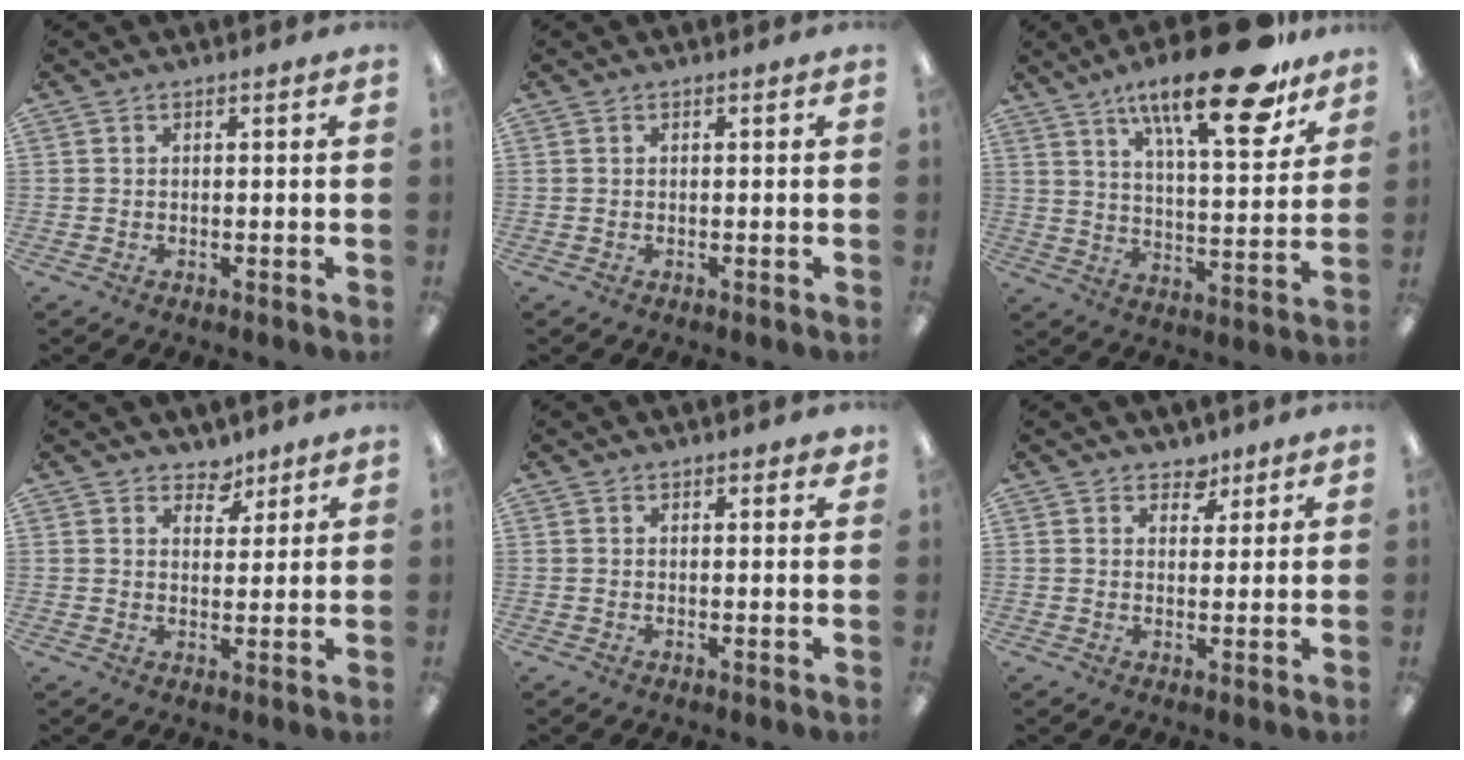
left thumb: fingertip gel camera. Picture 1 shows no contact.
{"total": 0.0}
{"total": 22.9, "force": [14.8, 6.7, 16.1], "torque": [-0.244, -0.084, 0.236]}
{"total": 4.9, "force": [3.9, 2.9, 0.9], "torque": [0.002, -0.024, 0.067]}
{"total": 1.5, "force": [1.3, 0.6, 0.5], "torque": [0.005, -0.006, 0.021]}
{"total": 3.9, "force": [2.9, 2.4, 0.8], "torque": [-0.001, -0.015, 0.050]}